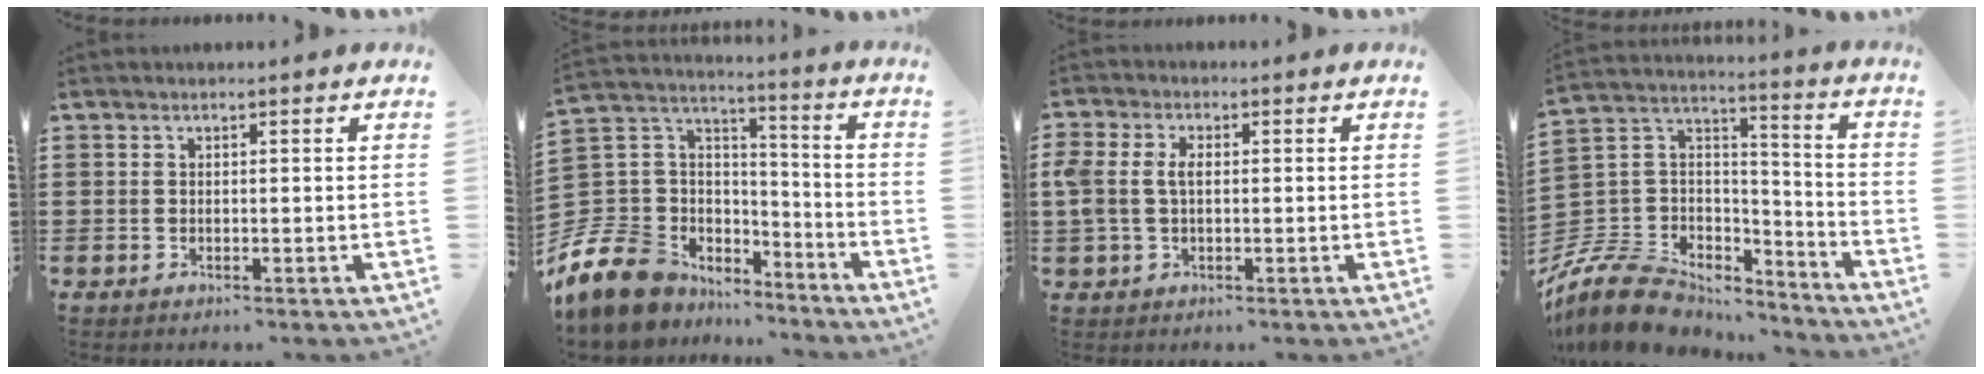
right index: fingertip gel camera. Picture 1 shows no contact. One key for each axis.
{"total": 12.2, "fx": -7.7, "fy": 8.6, "fz": 4.0, "tx": -0.145, "ty": 0.005, "tz": -0.148}
{"total": 3.8, "fx": 0.3, "fy": 2.3, "fz": 3.0, "tx": -0.077, "ty": 0.005, "tz": -0.002}
{"total": 11.4, "fx": -9.1, "fy": 5.9, "fz": 3.5, "tx": -0.106, "ty": 0.015, "tz": -0.180}